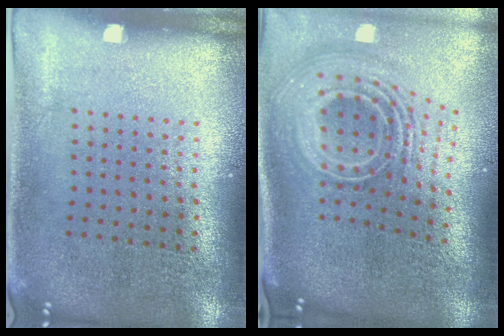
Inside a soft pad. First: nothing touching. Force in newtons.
{"total": 3.2, "press": 2.0, "slide": 2.4}